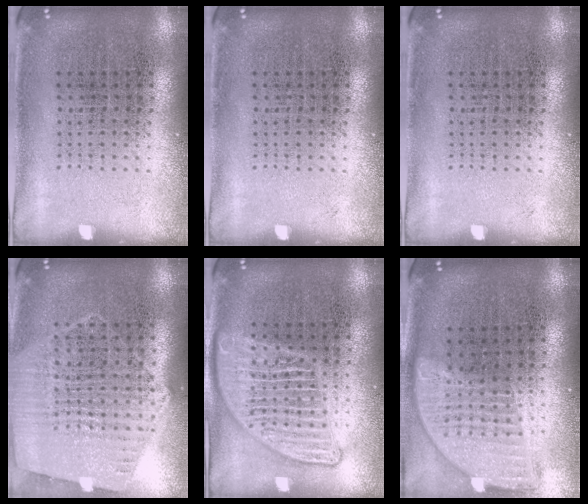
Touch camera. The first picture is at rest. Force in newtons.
{"total": 0.0}
{"total": 0.0}
{"total": 1.2, "press": 1.1, "slide": 0.3}
{"total": 2.3, "press": 2.3, "slide": 0.2}
{"total": 1.9, "press": 1.5, "slide": 1.2}